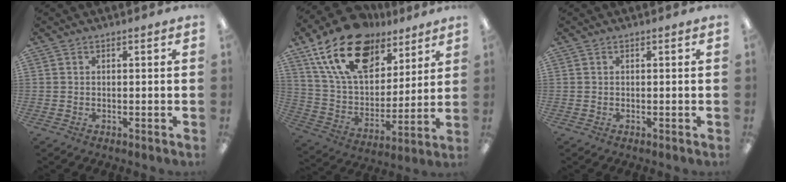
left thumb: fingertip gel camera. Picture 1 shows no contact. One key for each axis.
{"total": 21.8, "fx": 13.3, "fy": 12.3, "fz": 12.1, "tx": -0.216, "ty": -0.058, "tz": 0.240}
{"total": 0.0}